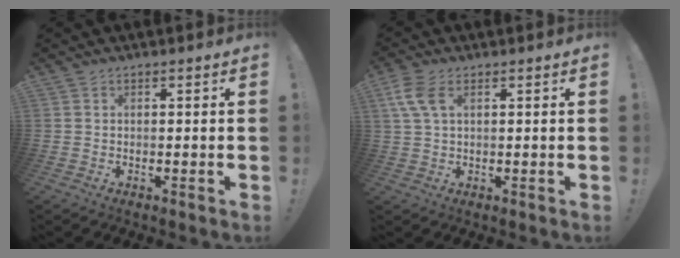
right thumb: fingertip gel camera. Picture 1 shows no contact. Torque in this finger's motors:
{"motor_torque": [0.57, 0.66, 0.55, -0.43, 0.21]}